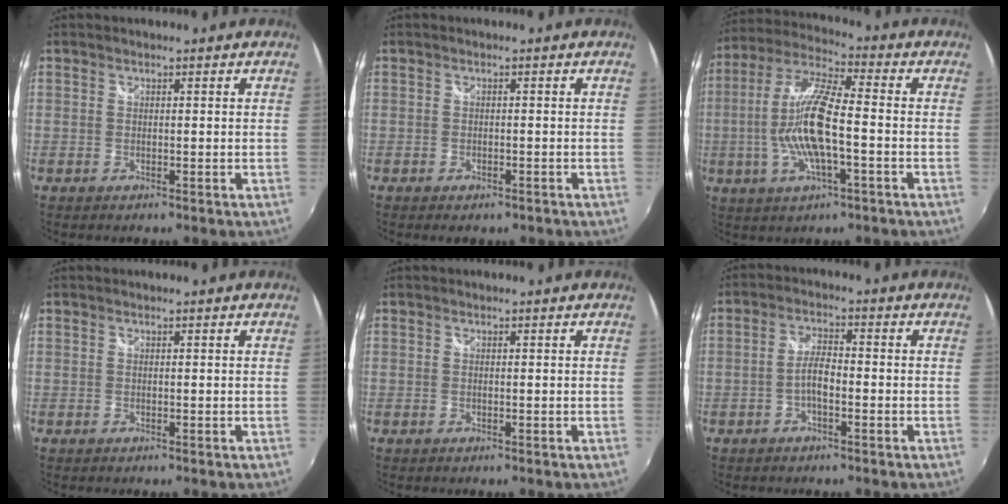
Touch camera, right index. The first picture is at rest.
{"total": 2.1, "force": [-1.4, 1.2, 0.9], "torque": [-0.018, -0.007, -0.019]}
{"total": 13.9, "force": [-2.7, 3.2, 13.2], "torque": [-0.265, -0.001, -0.052]}
{"total": 0.0}
{"total": 0.0}
{"total": 3.7, "force": [-1.5, 1.2, 3.2], "torque": [-0.068, 0.009, -0.030]}